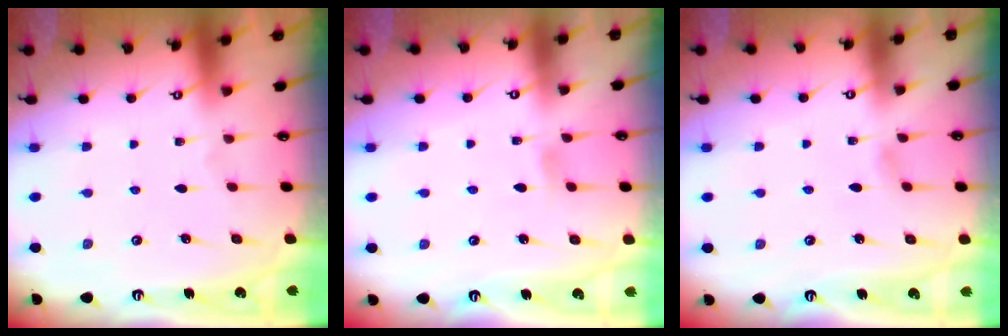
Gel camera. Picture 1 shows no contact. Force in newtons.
{"total": 5.4, "press": 5.3, "slide": 0.7}
{"total": 4.0, "press": 4.0, "slide": 0.4}